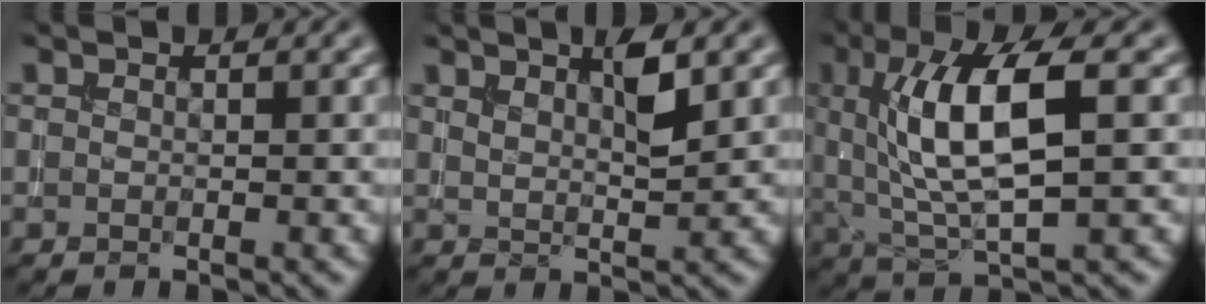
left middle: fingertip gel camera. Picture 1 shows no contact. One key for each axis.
{"total": 3.0, "fx": 1.7, "fy": 0.7, "fz": 2.3, "tx": -0.038, "ty": -0.004, "tz": 0.032}
{"total": 8.7, "fx": 1.8, "fy": 2.7, "fz": 8.1, "tx": -0.150, "ty": -0.001, "tz": 0.035}